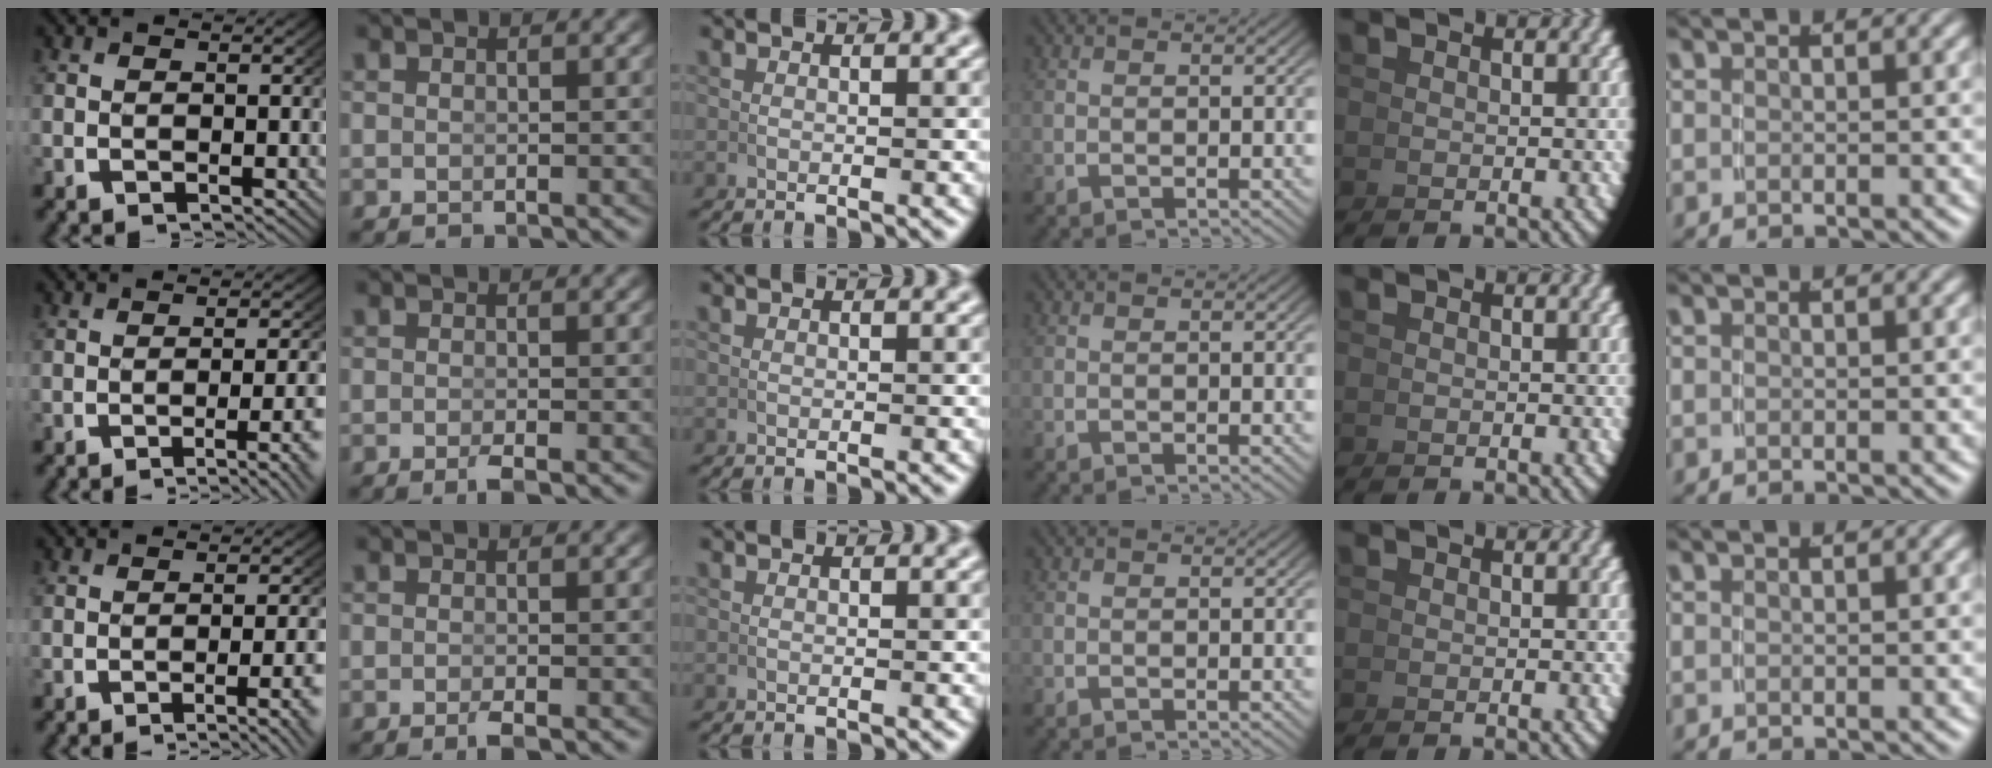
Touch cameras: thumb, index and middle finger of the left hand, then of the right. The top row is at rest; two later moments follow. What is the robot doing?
{"motion": "lift_and_place", "object": "cup"}